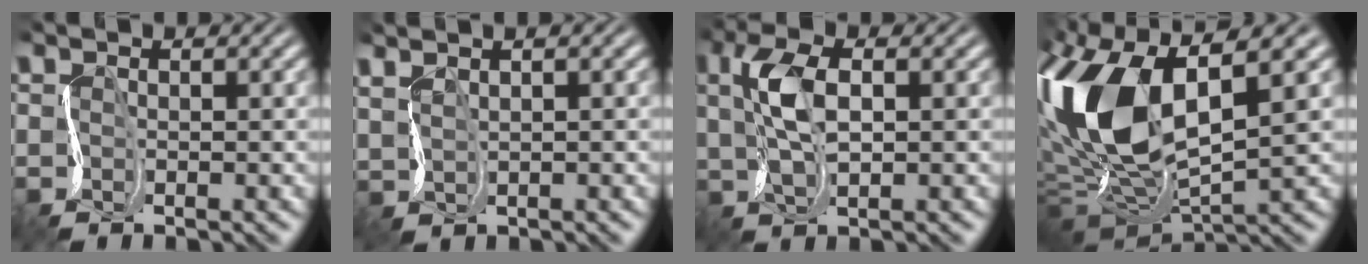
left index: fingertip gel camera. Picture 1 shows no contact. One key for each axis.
{"total": 2.7, "fx": 2.0, "fy": 1.1, "fz": 1.3, "tx": -0.032, "ty": 0.019, "tz": 0.030}
{"total": 4.2, "fx": 1.2, "fy": 1.7, "fz": 3.7, "tx": -0.087, "ty": 0.011, "tz": 0.017}
{"total": 12.6, "fx": 0.6, "fy": 6.1, "fz": 11.0, "tx": -0.237, "ty": -0.002, "tz": 0.003}